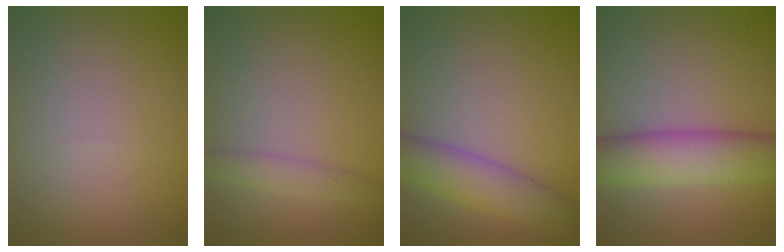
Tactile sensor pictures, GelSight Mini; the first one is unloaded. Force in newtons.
{"total": 1.9, "press": 1.9, "slide": 0.1}
{"total": 5.6, "press": 5.6, "slide": 0.2}
{"total": 7.1, "press": 7.1, "slide": 0.2}